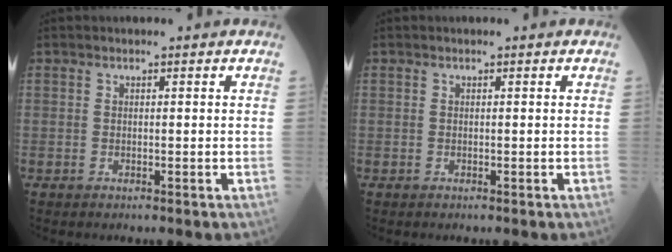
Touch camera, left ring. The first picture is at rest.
{"total": 0.0}